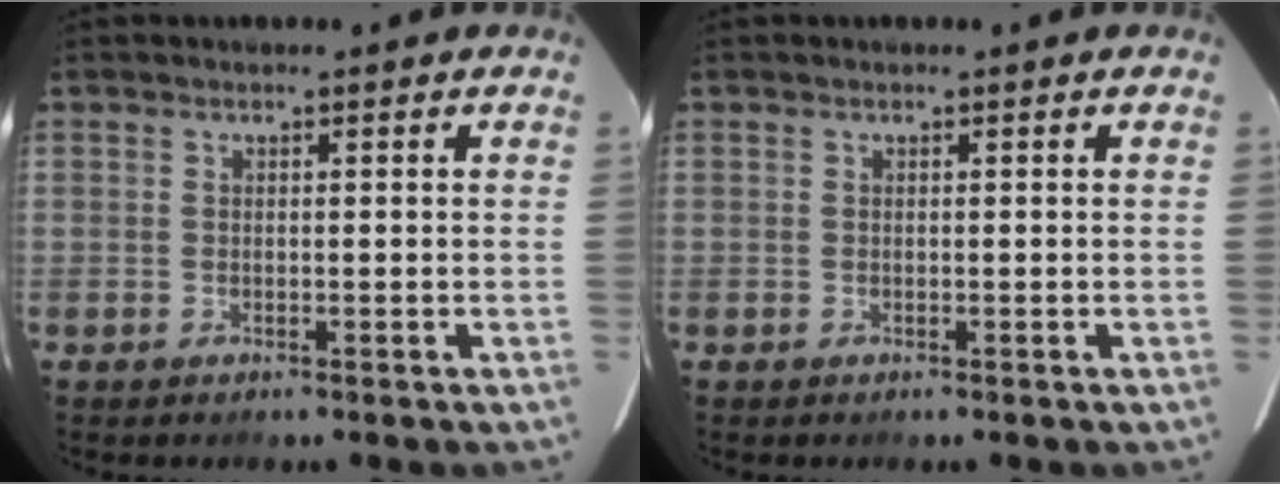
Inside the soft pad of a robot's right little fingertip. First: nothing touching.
{"total": 0.0}